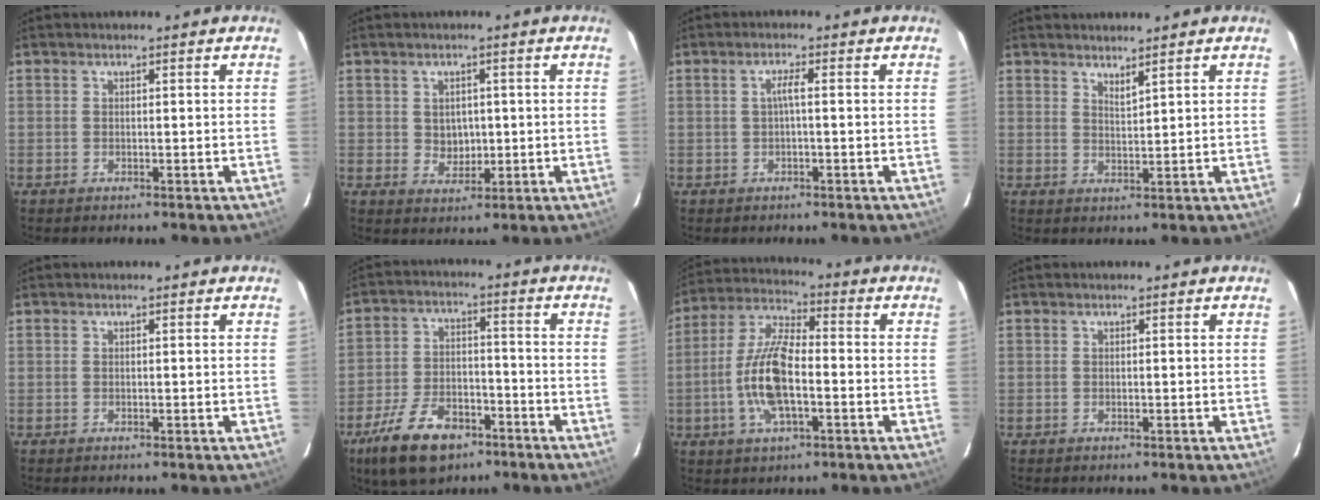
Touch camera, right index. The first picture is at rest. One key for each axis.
{"total": 3.8, "fx": 0.3, "fy": 3.4, "fz": 1.7, "tx": -0.027, "ty": 0.002, "tz": 0.010}
{"total": 1.8, "fx": -0.2, "fy": -0.1, "fz": 1.8, "tx": -0.034, "ty": 0.005, "tz": -0.004}
{"total": 2.1, "fx": 1.9, "fy": 0.1, "fz": 1.0, "tx": -0.018, "ty": -0.002, "tz": 0.031}
{"total": 0.0}
{"total": 13.9, "fx": -8.7, "fy": 7.3, "fz": 8.0, "tx": -0.179, "ty": -0.002, "tz": -0.145}
{"total": 12.8, "fx": -3.1, "fy": 4.6, "fz": 11.5, "tx": -0.242, "ty": 0.003, "tz": -0.062}
{"total": 0.0}